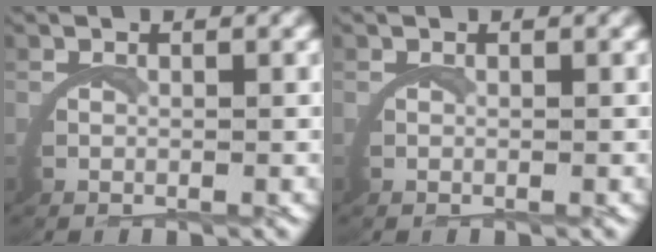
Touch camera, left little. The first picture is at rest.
{"total": 0.0}